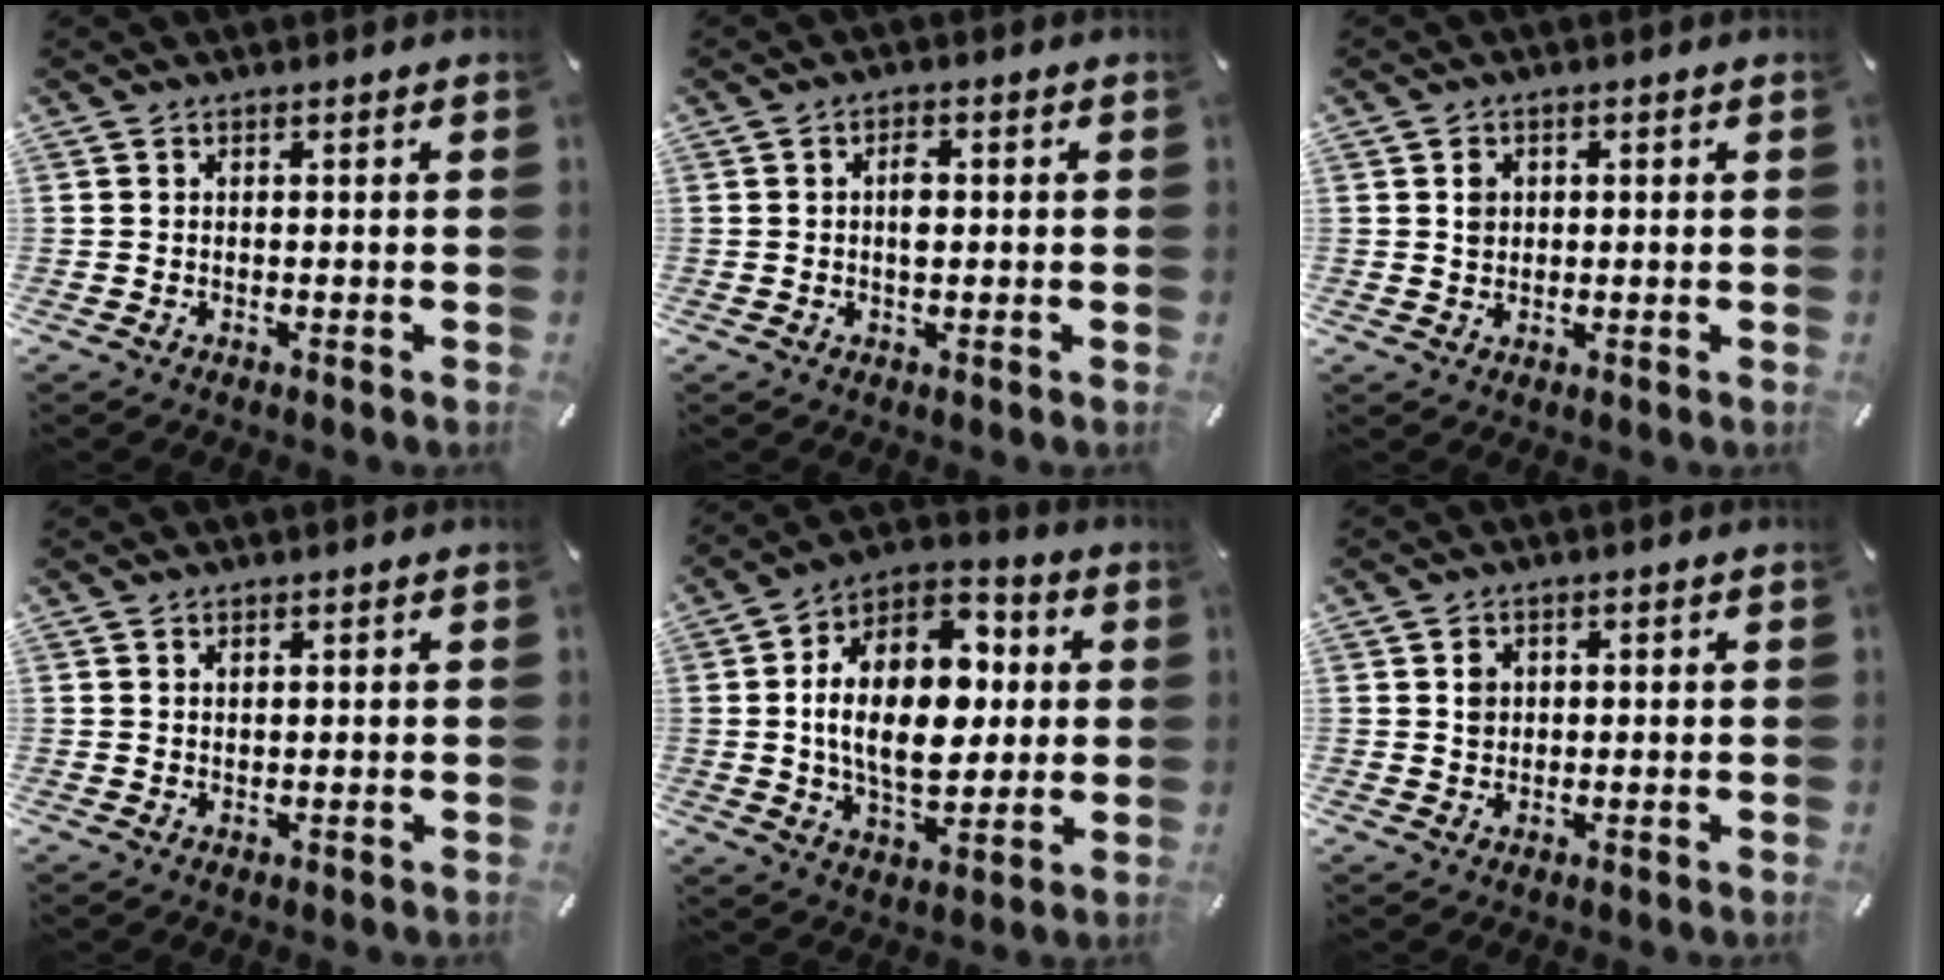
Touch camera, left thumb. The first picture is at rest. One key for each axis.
{"total": 3.2, "fx": 0.3, "fy": 1.8, "fz": 2.6, "tx": -0.037, "ty": -0.001, "tz": 0.000}
{"total": 2.3, "fx": 0.4, "fy": 2.1, "fz": 0.9, "tx": -0.013, "ty": 0.005, "tz": 0.002}
{"total": 1.0, "fx": 0.8, "fy": 0.6, "fz": 0.2, "tx": -0.003, "ty": 0.001, "tz": 0.015}
{"total": 19.8, "fx": 1.5, "fy": 12.8, "fz": 15.0, "tx": -0.270, "ty": -0.001, "tz": 0.023}
{"total": 2.7, "fx": 0.5, "fy": 2.4, "fz": 0.9, "tx": -0.006, "ty": 0.000, "tz": 0.003}